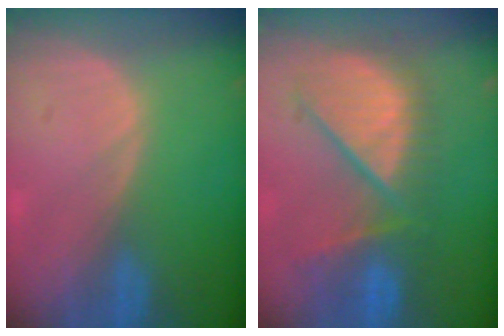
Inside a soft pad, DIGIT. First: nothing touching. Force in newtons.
{"total": 10.5, "press": 9.7, "slide": 3.8}